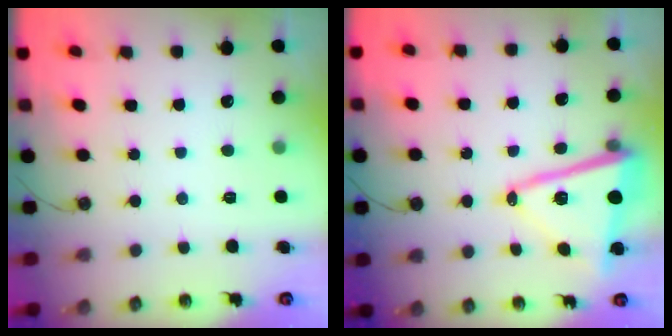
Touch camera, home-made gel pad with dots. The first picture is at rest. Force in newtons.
{"total": 14.9, "press": 14.8, "slide": 1.8}